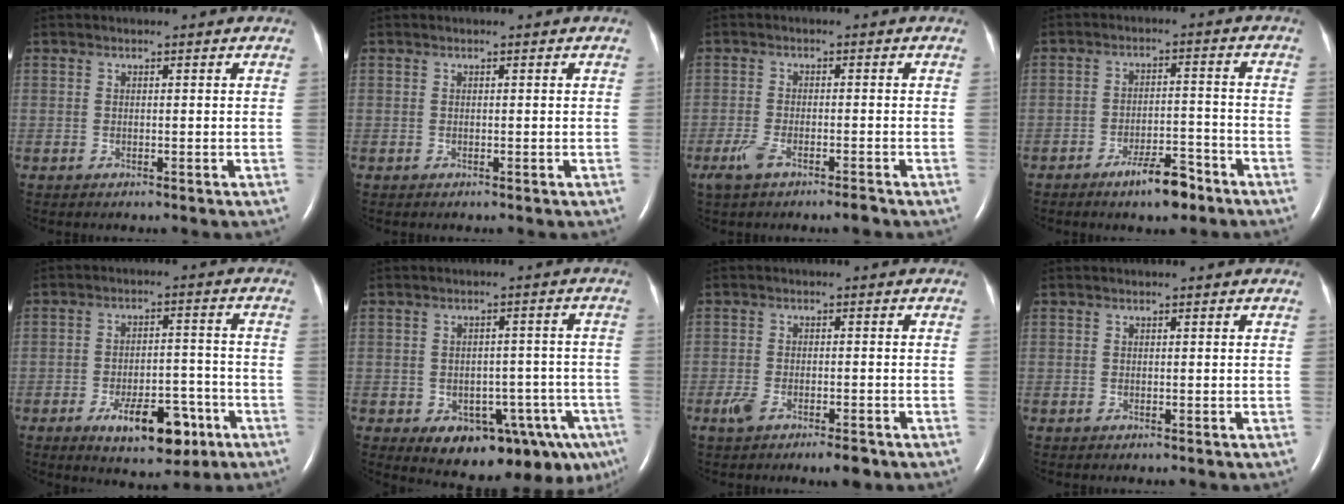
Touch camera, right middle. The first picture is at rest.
{"total": 0.0}
{"total": 4.3, "force": [-2.9, 0.7, 3.1], "torque": [-0.068, -0.007, -0.055]}
{"total": 6.3, "force": [-4.5, 1.6, 4.1], "torque": [-0.069, 0.000, -0.072]}
{"total": 10.2, "force": [-5.3, 4.2, 7.6], "torque": [-0.116, 0.002, -0.074]}
{"total": 14.5, "force": [-7.8, 6.8, 10.2], "torque": [-0.085, 0.025, -0.091]}
{"total": 4.8, "force": [-3.1, 1.4, 3.4], "torque": [-0.066, -0.006, -0.048]}
{"total": 0.0}